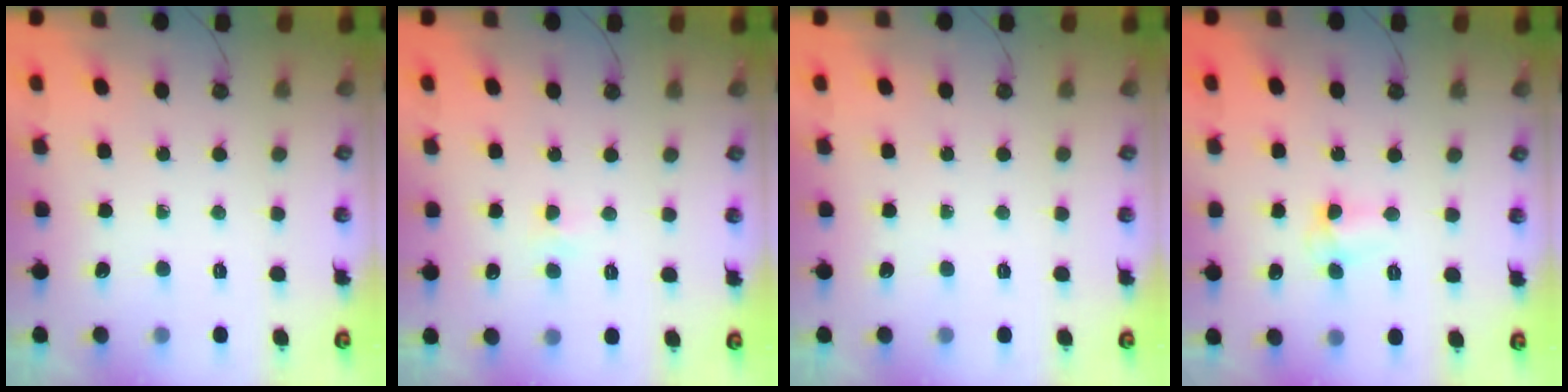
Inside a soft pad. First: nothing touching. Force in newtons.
{"total": 4.3, "press": 2.7, "slide": 3.4}
{"total": 0.0}
{"total": 3.0, "press": 2.9, "slide": 0.5}